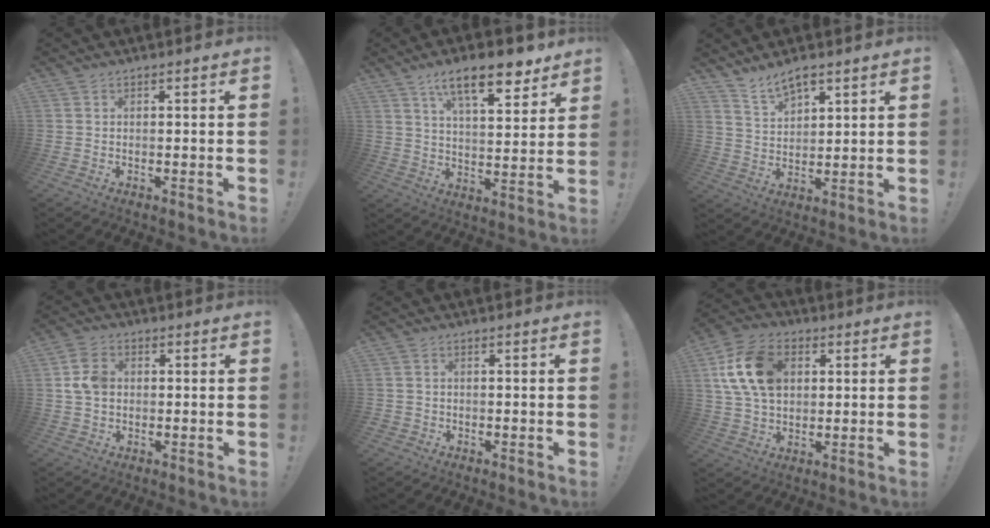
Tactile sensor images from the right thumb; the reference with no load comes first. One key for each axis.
{"total": 15.1, "fx": 9.4, "fy": 4.9, "fz": 10.7, "tx": -0.166, "ty": -0.046, "tz": 0.155}
{"total": 6.8, "fx": 5.4, "fy": 3.0, "fz": 2.8, "tx": -0.047, "ty": -0.031, "tz": 0.101}
{"total": 7.5, "fx": 0.7, "fy": 5.7, "fz": 4.7, "tx": -0.087, "ty": 0.010, "tz": 0.015}
{"total": 1.4, "fx": -0.5, "fy": 1.3, "fz": 0.3, "tx": -0.004, "ty": 0.002, "tz": -0.010}
{"total": 16.7, "fx": 4.3, "fy": 11.9, "fz": 11.0, "tx": -0.186, "ty": -0.003, "tz": 0.085}